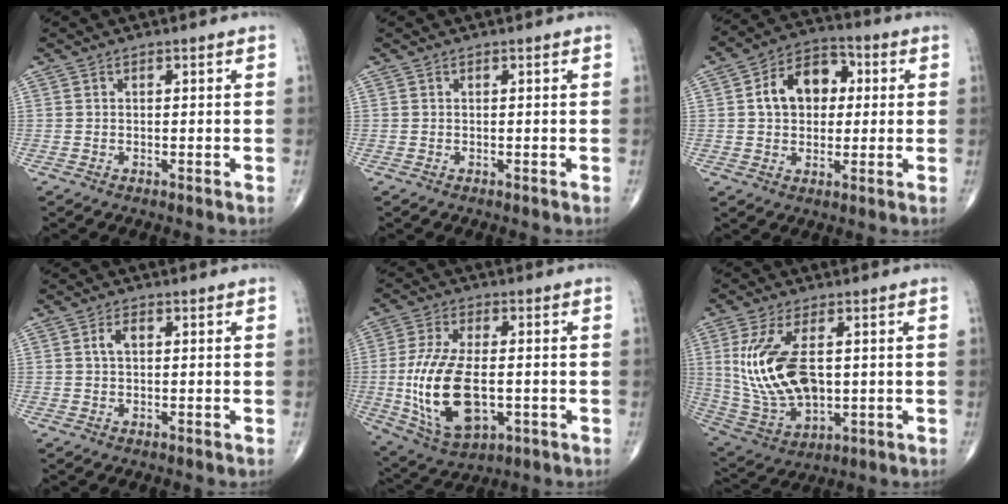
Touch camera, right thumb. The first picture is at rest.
{"total": 0.0}
{"total": 11.6, "force": [1.8, 8.3, 7.9], "torque": [-0.099, 0.019, 0.021]}
{"total": 2.3, "force": [0.4, 1.3, 1.9], "torque": [-0.039, 0.008, 0.006]}
{"total": 17.4, "force": [-2.3, 8.9, 14.8], "torque": [-0.292, -0.001, -0.027]}
{"total": 16.4, "force": [1.8, 8.7, 13.8], "torque": [-0.284, -0.014, 0.050]}